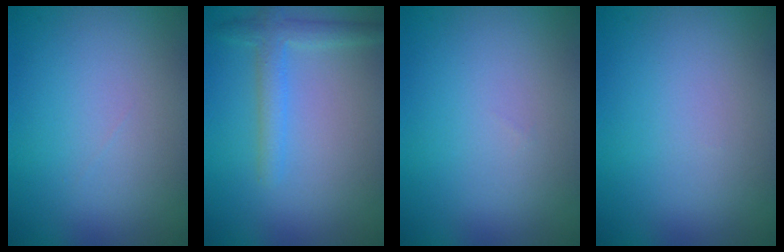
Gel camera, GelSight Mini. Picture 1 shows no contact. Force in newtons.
{"total": 2.4, "press": 2.4, "slide": 0.0}
{"total": 0.0}
{"total": 0.0}